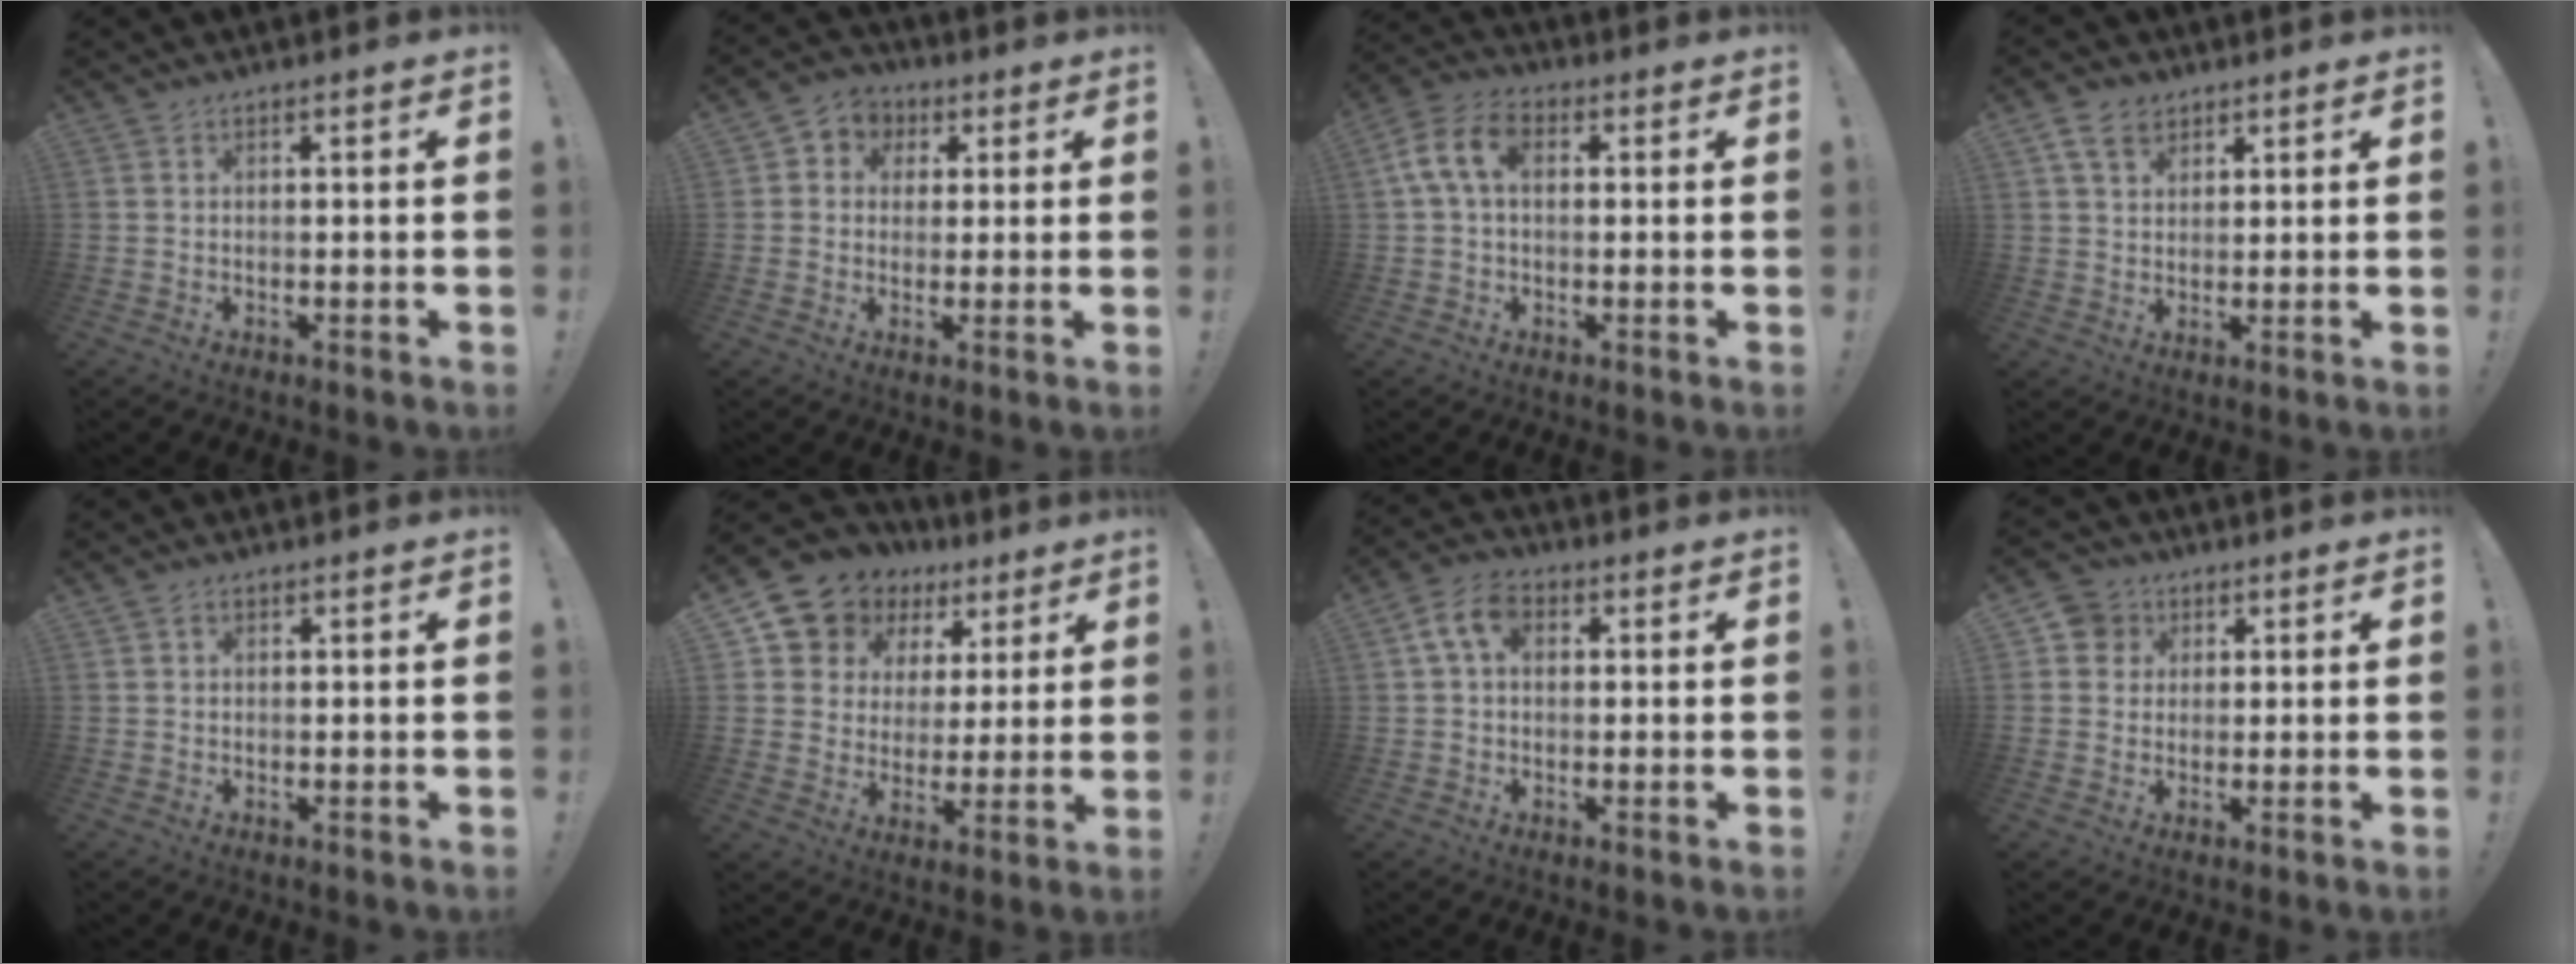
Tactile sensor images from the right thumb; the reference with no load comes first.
{"total": 5.7, "force": [0.2, 5.5, 1.7], "torque": [-0.020, 0.005, 0.008]}
{"total": 10.1, "force": [2.0, 6.3, 7.6], "torque": [-0.158, 0.013, 0.040]}
{"total": 6.8, "force": [3.9, 4.6, 3.0], "torque": [-0.053, -0.008, 0.076]}
{"total": 0.8, "force": [0.4, 0.7, 0.2], "torque": [-0.002, 0.001, 0.006]}
{"total": 9.6, "force": [5.8, 7.5, 1.8], "torque": [-0.040, -0.051, 0.117]}
{"total": 7.6, "force": [2.0, 5.1, 5.3], "torque": [-0.109, 0.010, 0.042]}
{"total": 5.6, "force": [1.7, 5.2, 1.3], "torque": [-0.026, -0.001, 0.035]}